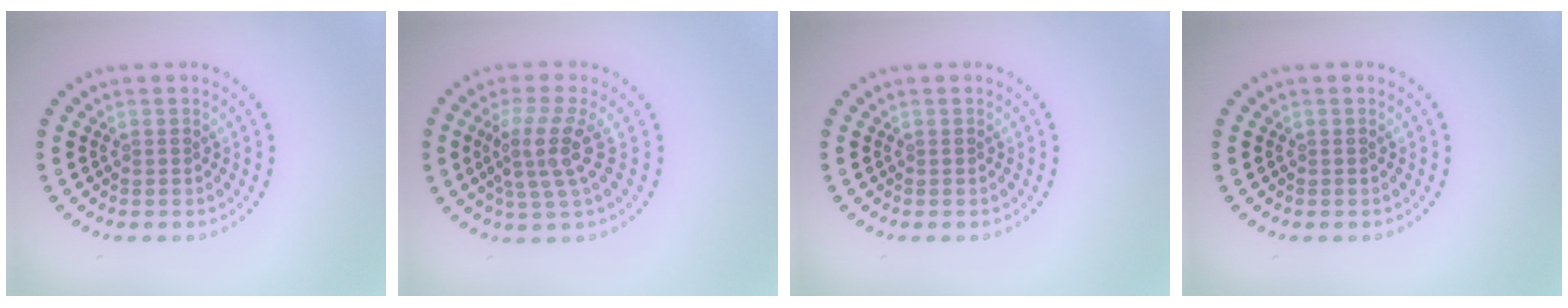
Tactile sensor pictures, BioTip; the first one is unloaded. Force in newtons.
{"total": 3.8, "press": 2.7, "slide": 2.6}
{"total": 0.0}
{"total": 0.0}